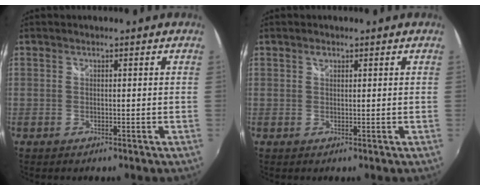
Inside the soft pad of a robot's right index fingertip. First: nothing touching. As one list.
[{"total": 1.0, "force": [0.5, 0.7, 0.5], "torque": [-0.008, 0.003, 0.008]}]